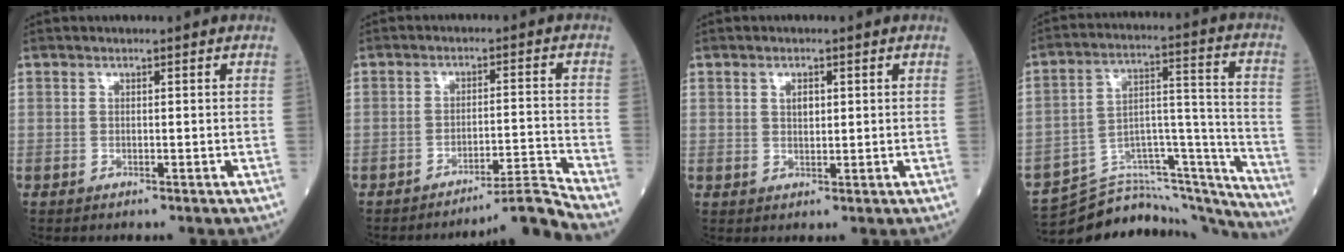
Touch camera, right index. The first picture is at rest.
{"total": 7.2, "force": [-6.2, -3.7, 0.1], "torque": [0.007, 0.012, -0.101]}
{"total": 1.9, "force": [0.8, 1.0, 1.5], "torque": [-0.025, 0.002, 0.015]}
{"total": 23.5, "force": [-22.9, 3.2, 4.1], "torque": [-0.039, 0.059, -0.332]}